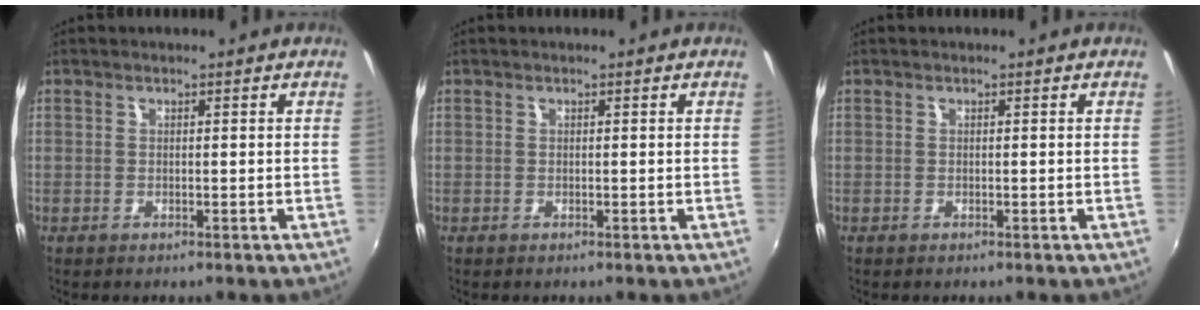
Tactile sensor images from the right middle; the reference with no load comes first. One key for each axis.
{"total": 0.0}
{"total": 0.0}